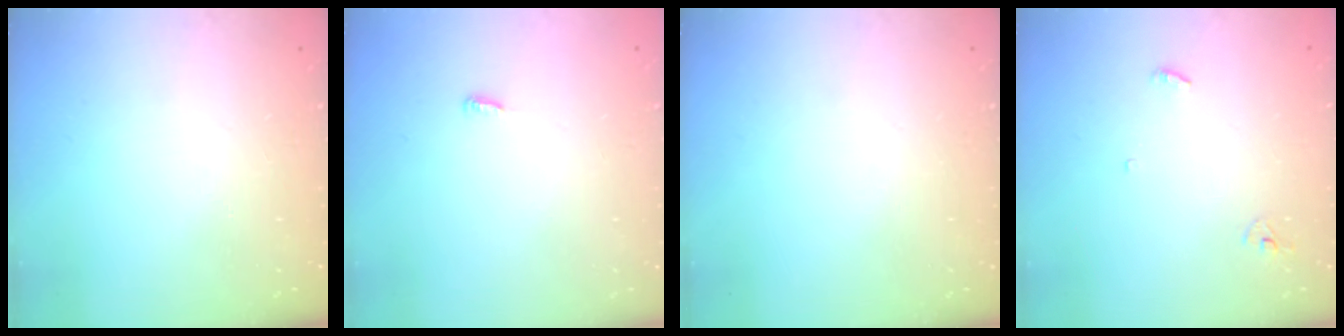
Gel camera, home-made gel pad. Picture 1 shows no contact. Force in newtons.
{"total": 2.6, "press": 2.6, "slide": 0.2}
{"total": 0.0}
{"total": 3.3, "press": 3.2, "slide": 0.3}